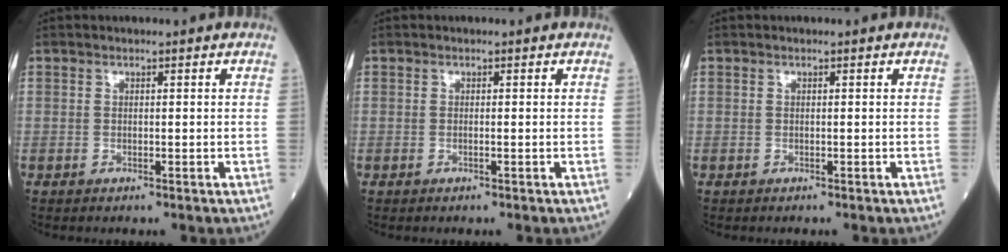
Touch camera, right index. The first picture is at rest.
{"total": 0.0}
{"total": 0.0}